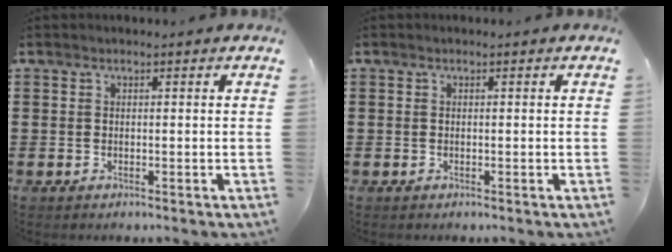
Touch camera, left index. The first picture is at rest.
{"total": 0.0}